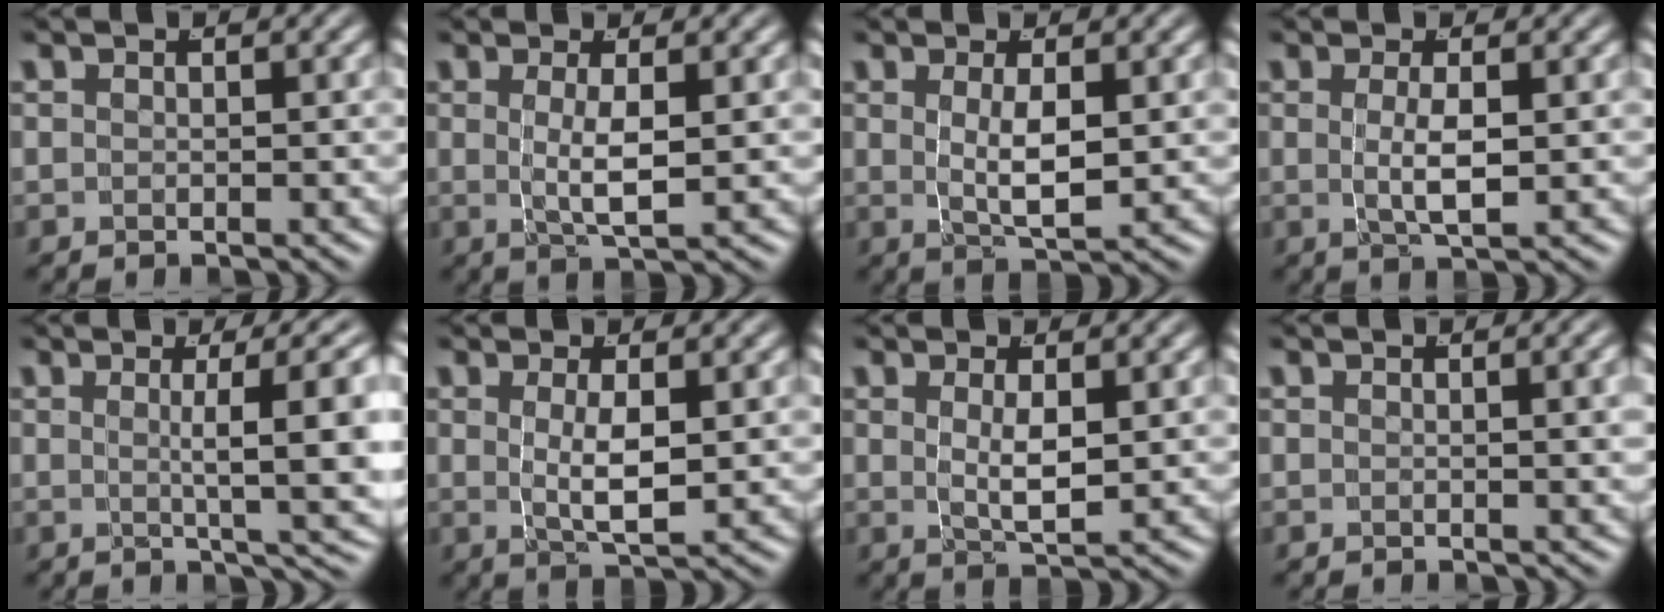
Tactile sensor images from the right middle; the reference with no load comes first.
{"total": 3.2, "force": [0.0, 0.3, 3.2], "torque": [-0.063, -0.015, 0.010]}
{"total": 3.5, "force": [0.1, 0.5, 3.5], "torque": [-0.064, -0.015, 0.013]}
{"total": 2.9, "force": [-0.2, 0.3, 2.9], "torque": [-0.059, -0.015, 0.007]}
{"total": 6.6, "force": [0.2, 0.4, 6.6], "torque": [-0.063, 0.009, 0.002]}
{"total": 3.6, "force": [0.0, 0.5, 3.5], "torque": [-0.065, -0.016, 0.011]}
{"total": 2.9, "force": [0.4, 0.3, 2.9], "torque": [-0.053, -0.016, 0.018]}
{"total": 1.2, "force": [0.4, -0.1, 1.1], "torque": [-0.010, 0.004, 0.004]}